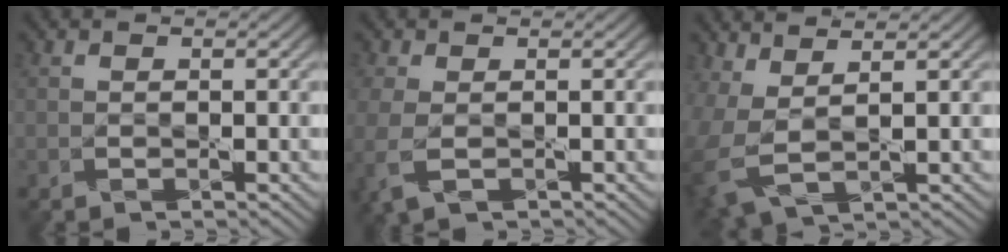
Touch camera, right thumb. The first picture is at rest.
{"total": 4.6, "force": [-1.2, 2.8, 3.5], "torque": [-0.108, -0.017, -0.023]}
{"total": 5.8, "force": [1.2, 3.0, 4.9], "torque": [-0.144, -0.010, 0.031]}